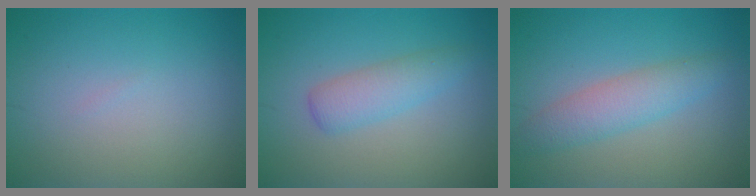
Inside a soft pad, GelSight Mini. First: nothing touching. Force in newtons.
{"total": 2.8, "press": 2.8, "slide": 0.0}
{"total": 3.4, "press": 3.4, "slide": 0.0}